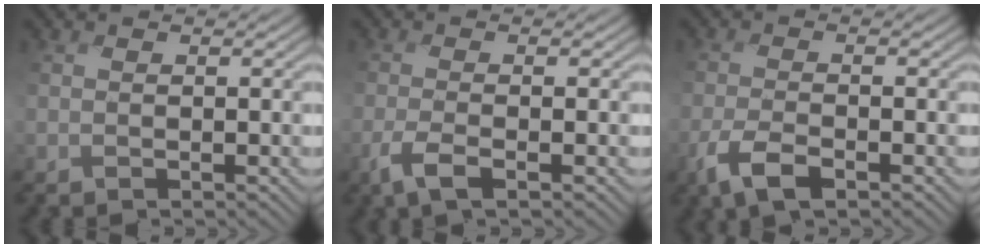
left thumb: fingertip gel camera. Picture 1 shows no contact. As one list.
[{"total": 3.0, "force": [-1.7, 0.7, 2.3], "torque": [-0.055, -0.005, -0.038]}, {"total": 4.3, "force": [-2.6, 1.5, 3.0], "torque": [-0.072, -0.007, -0.055]}]